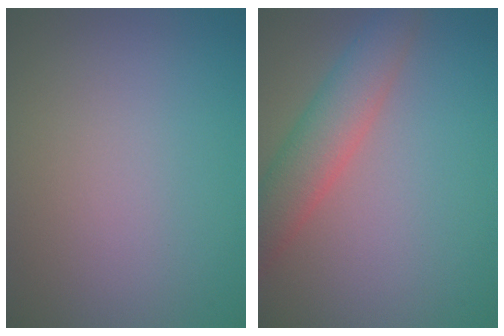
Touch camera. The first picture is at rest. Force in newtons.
{"total": 4.9, "press": 4.9, "slide": 0.3}